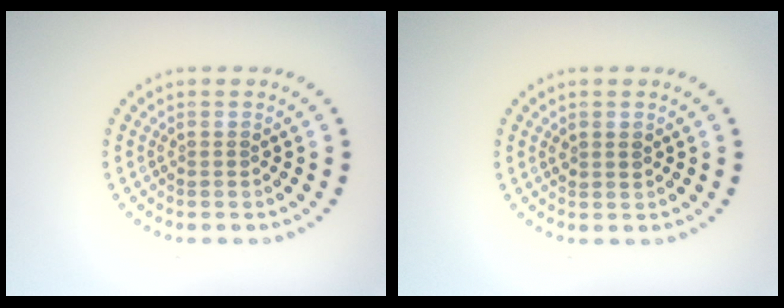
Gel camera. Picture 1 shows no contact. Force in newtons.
{"total": 1.0, "press": 0.9, "slide": 0.3}